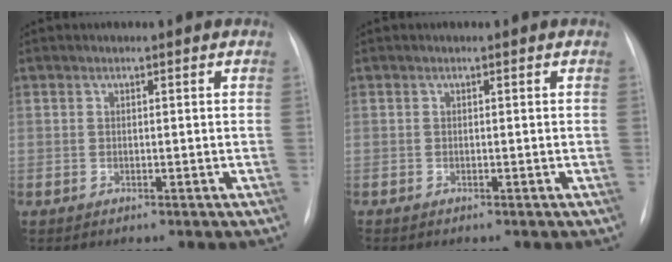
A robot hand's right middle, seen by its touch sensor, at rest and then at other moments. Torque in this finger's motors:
{"motor_torque": [-0.20, 0.20, 0.00, 0.00]}